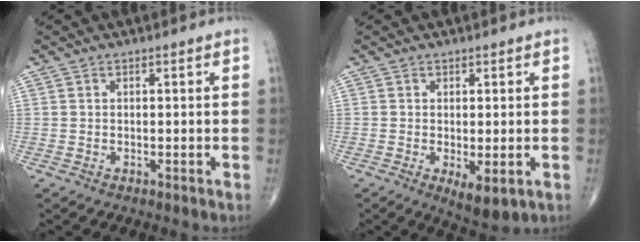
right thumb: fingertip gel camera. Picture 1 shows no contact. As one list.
[{"total": 5.1, "force": [-1.3, 2.0, 4.5], "torque": [-0.069, -0.016, -0.012]}]